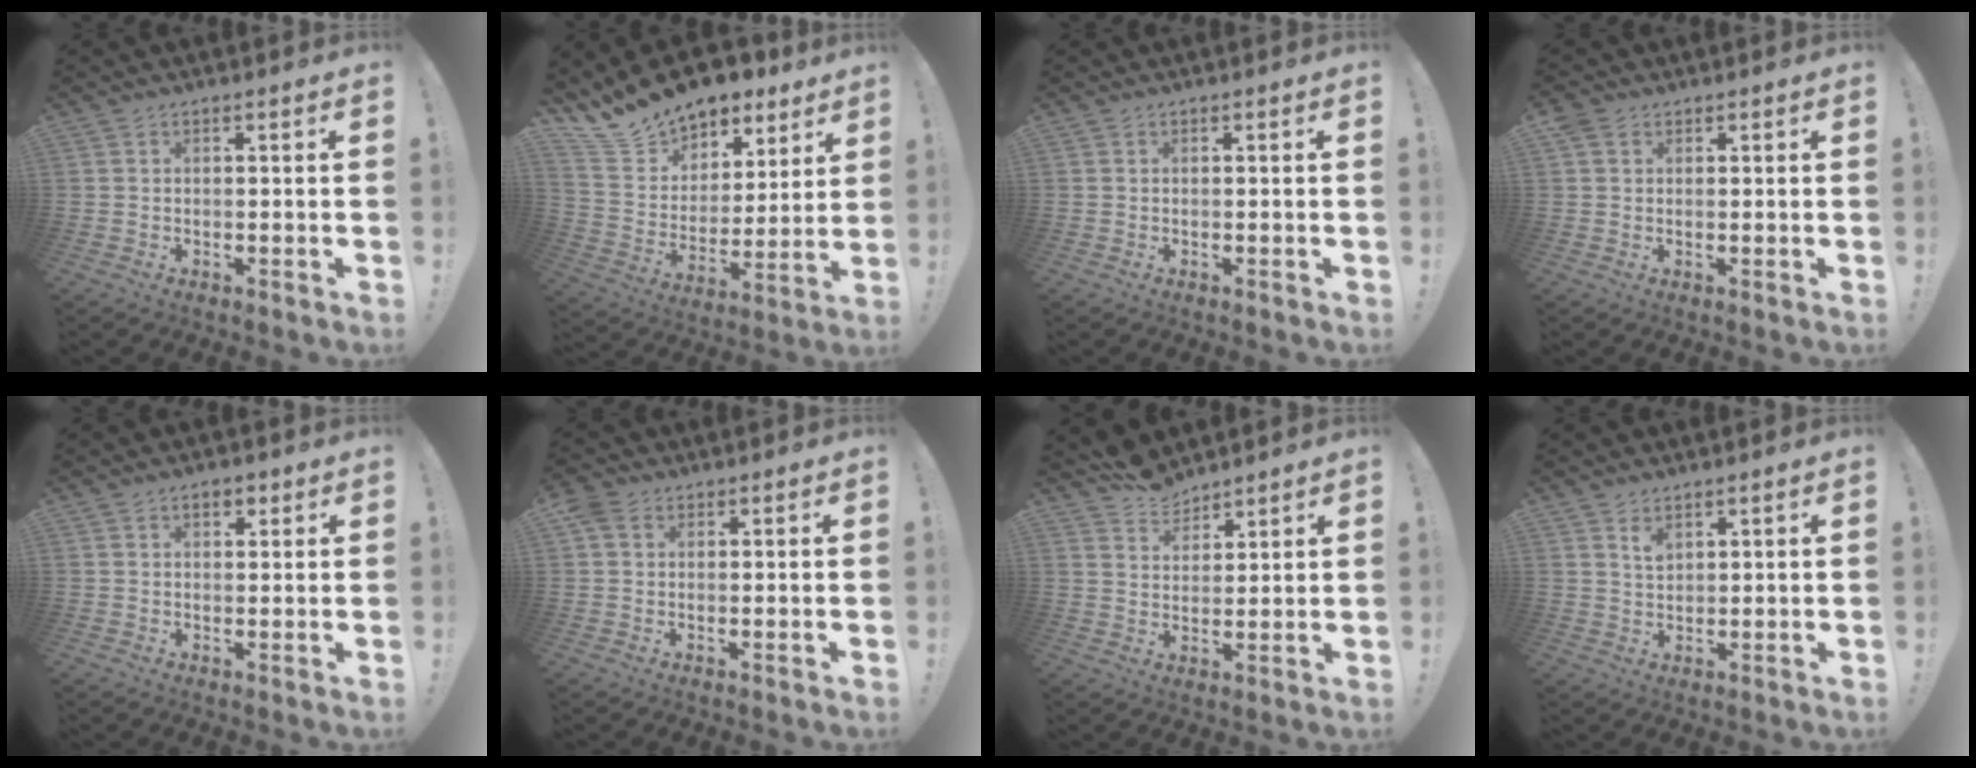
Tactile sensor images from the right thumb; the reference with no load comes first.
{"total": 16.2, "force": [14.1, 7.1, 3.5], "torque": [-0.081, -0.110, 0.264]}
{"total": 0.0}
{"total": 2.4, "force": [1.6, 1.6, 0.7], "torque": [-0.006, 0.001, 0.030]}
{"total": 3.2, "force": [1.6, 1.9, 2.1], "torque": [-0.029, 0.001, 0.026]}
{"total": 3.9, "force": [2.1, 2.8, 1.8], "torque": [-0.030, 0.003, 0.041]}
{"total": 7.4, "force": [6.6, 3.2, 1.1], "torque": [-0.012, -0.041, 0.122]}
{"total": 3.8, "force": [2.8, 2.2, 1.3], "torque": [-0.018, -0.019, 0.051]}